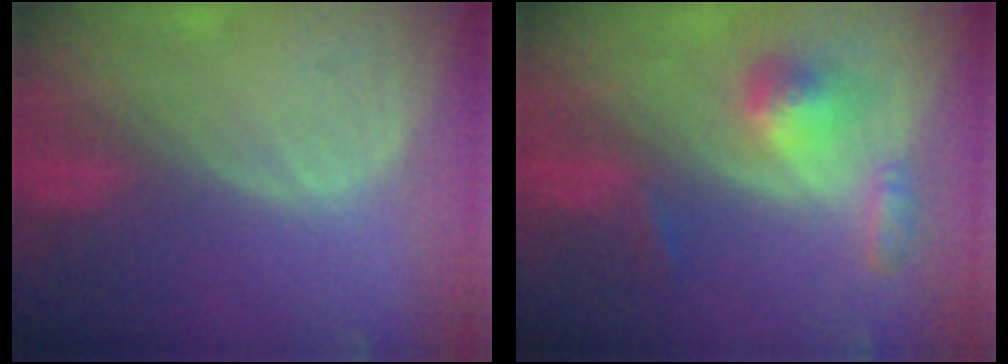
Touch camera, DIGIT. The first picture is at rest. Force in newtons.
{"total": 5.6, "press": 5.1, "slide": 2.3}